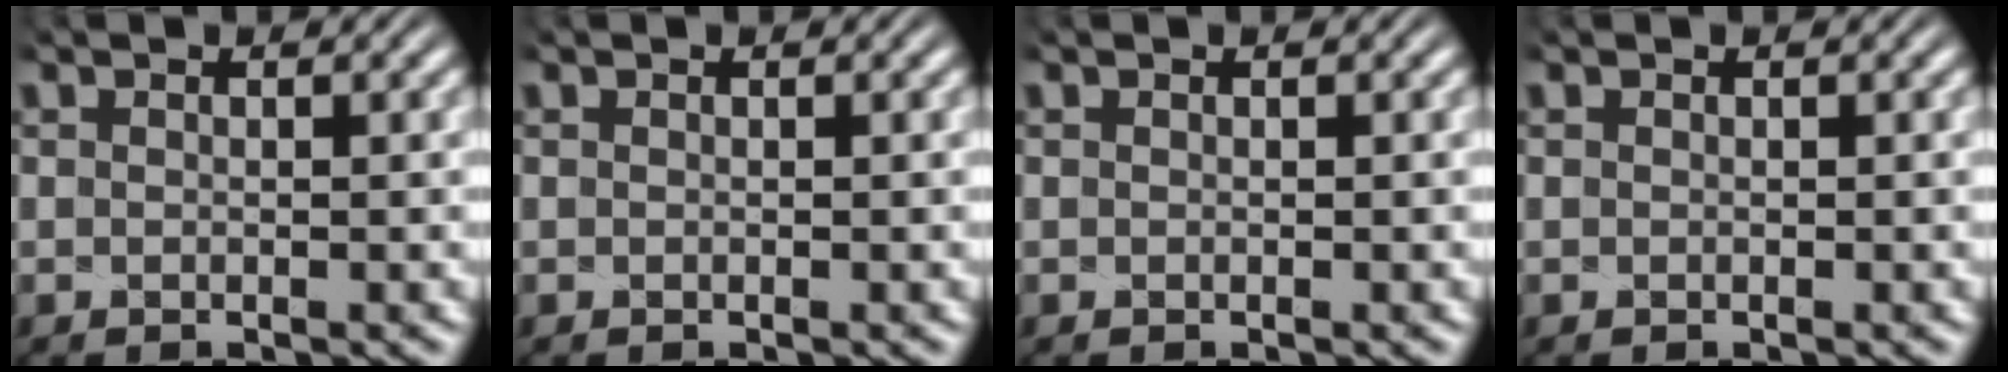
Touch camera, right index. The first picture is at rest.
{"total": 0.0}
{"total": 0.0}
{"total": 0.0}